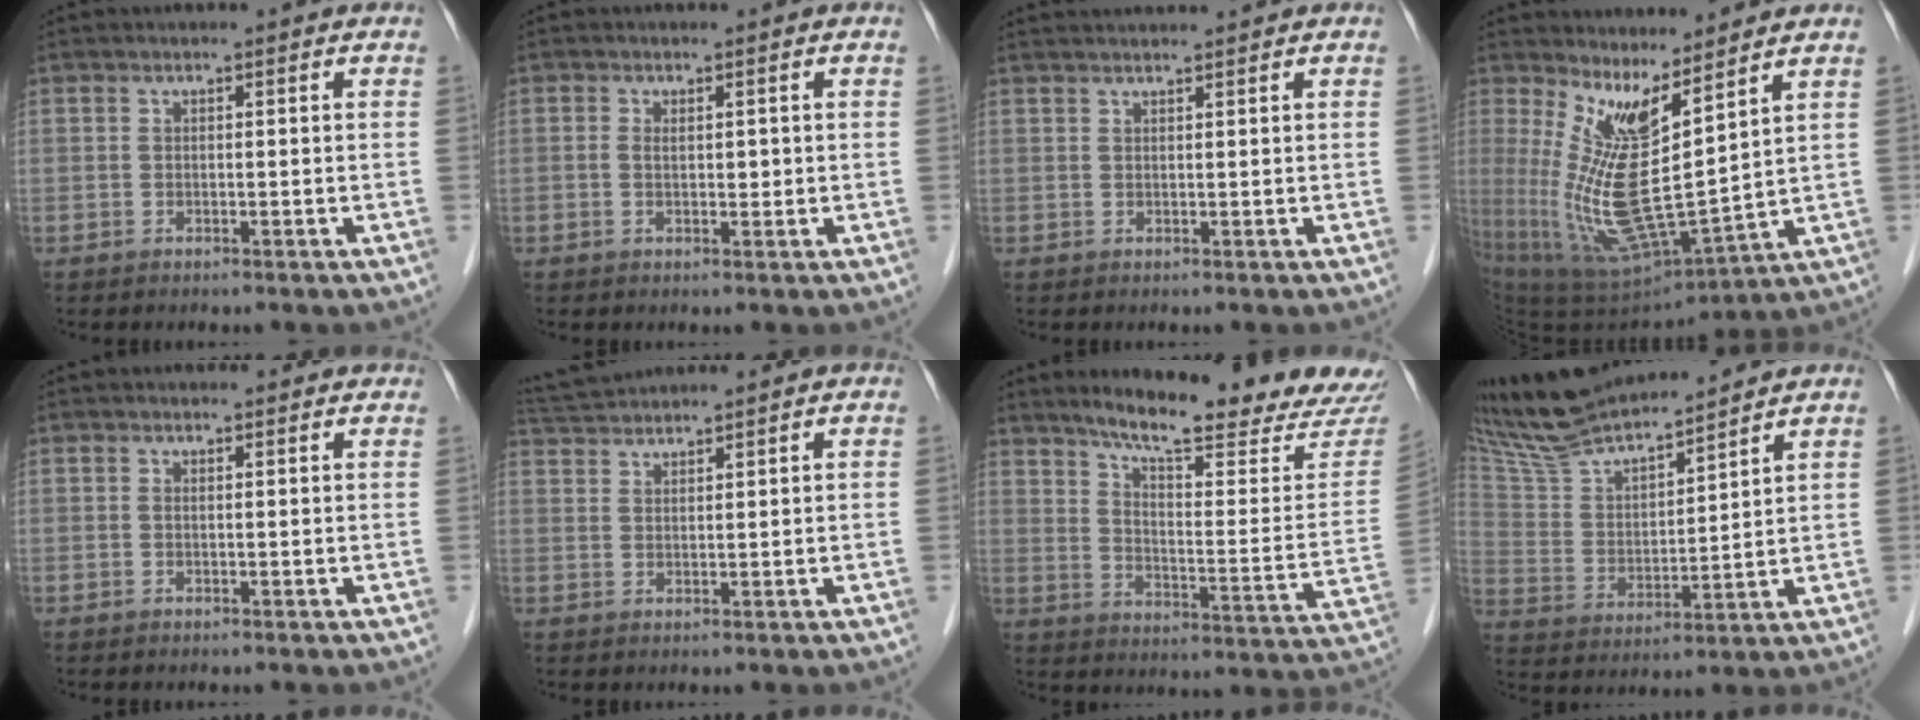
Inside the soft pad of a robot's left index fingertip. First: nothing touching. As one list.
[{"total": 1.8, "force": [0.2, 1.1, 1.5], "torque": [-0.026, -0.001, 0.002]}, {"total": 3.3, "force": [3.2, -0.3, 0.8], "torque": [-0.009, 0.028, 0.053]}, {"total": 12.0, "force": [5.7, 1.5, 10.5], "torque": [-0.224, -0.031, 0.120]}, {"total": 1.4, "force": [1.3, 0.6, 0.4], "torque": [-0.013, 0.007, 0.007]}, {"total": 4.6, "force": [4.5, -0.6, 0.7], "torque": [-0.020, 0.026, 0.088]}, {"total": 20.8, "force": [18.5, 0.9, 9.4], "torque": [-0.135, -0.064, 0.246]}, {"total": 16.0, "force": [14.8, 1.9, 5.8], "torque": [-0.117, 0.012, 0.280]}]